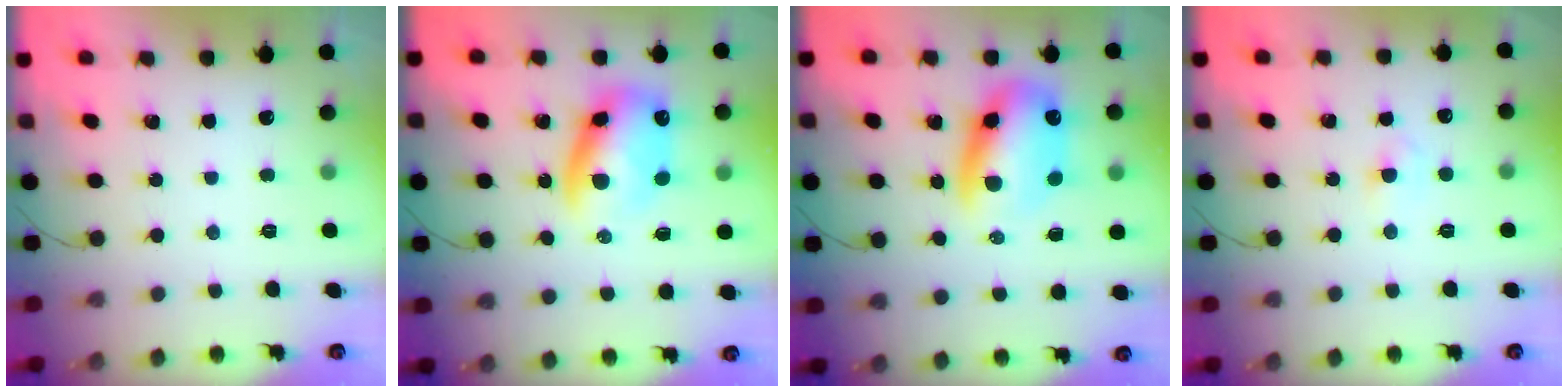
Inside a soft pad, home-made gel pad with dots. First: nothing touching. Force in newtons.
{"total": 11.0, "press": 10.7, "slide": 2.7}
{"total": 11.9, "press": 11.4, "slide": 3.4}
{"total": 2.1, "press": 1.9, "slide": 0.9}